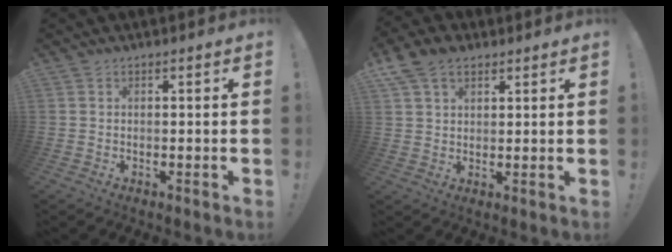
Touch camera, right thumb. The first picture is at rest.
{"total": 7.9, "force": [4.7, 5.0, 4.0], "torque": [-0.074, -0.007, 0.094]}